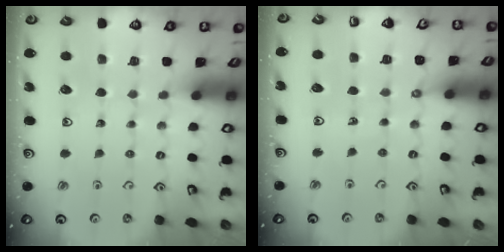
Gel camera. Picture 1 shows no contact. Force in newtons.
{"total": 3.3, "press": 3.0, "slide": 1.3}